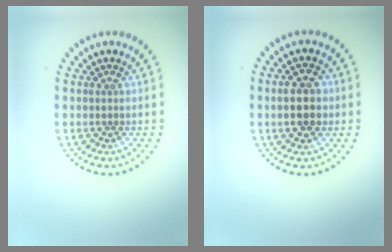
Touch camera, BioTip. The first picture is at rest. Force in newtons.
{"total": 4.3, "press": 4.3, "slide": 0.1}